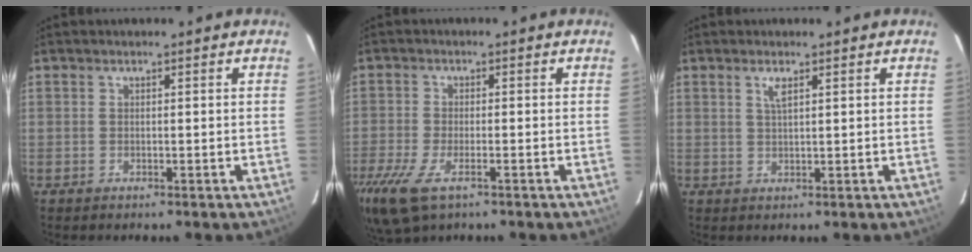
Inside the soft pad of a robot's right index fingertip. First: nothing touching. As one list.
[{"total": 11.7, "force": [-6.9, 4.9, 8.0], "torque": [-0.193, -0.043, -0.127]}, {"total": 2.0, "force": [1.0, 0.5, 1.6], "torque": [-0.031, 0.002, 0.019]}]